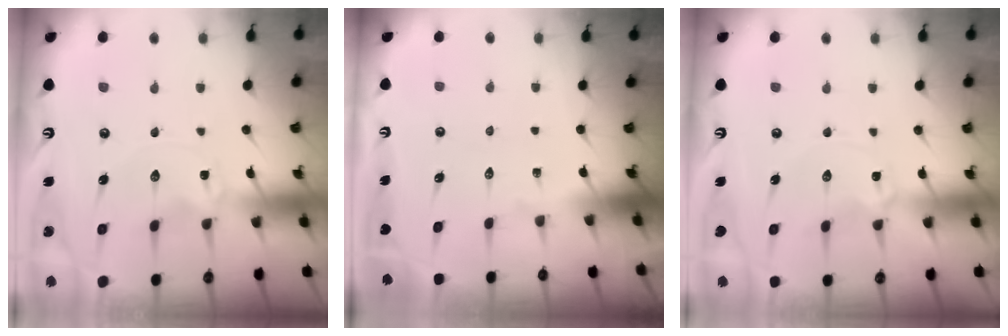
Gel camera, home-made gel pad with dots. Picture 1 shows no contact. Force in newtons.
{"total": 0.0}
{"total": 1.3, "press": 1.3, "slide": 0.2}